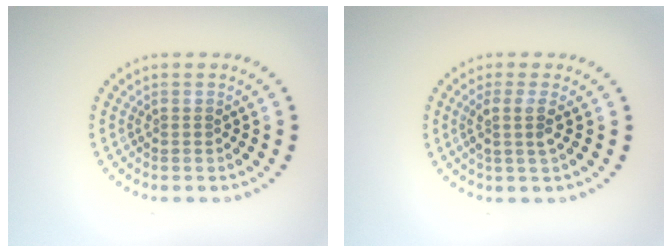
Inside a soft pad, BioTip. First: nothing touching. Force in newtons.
{"total": 2.0, "press": 1.6, "slide": 1.3}